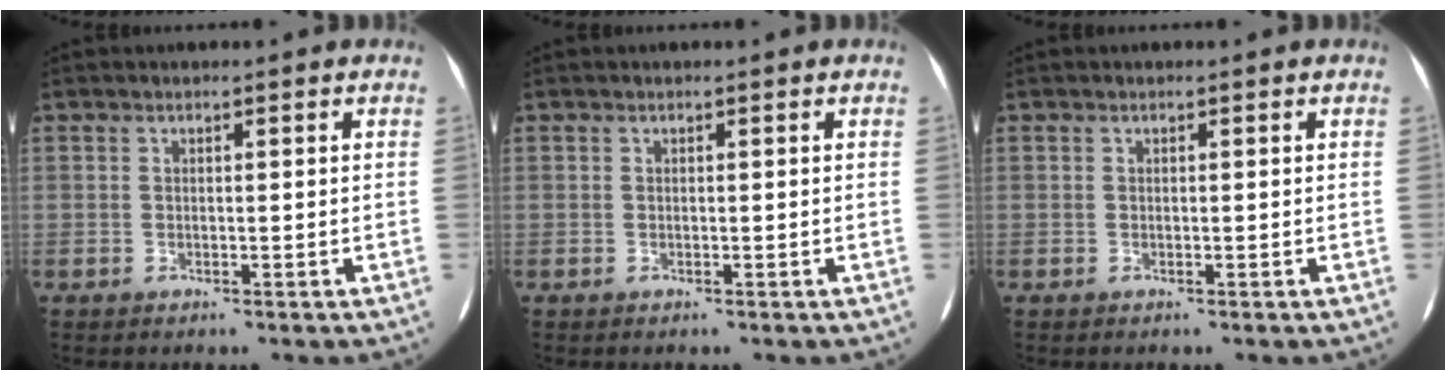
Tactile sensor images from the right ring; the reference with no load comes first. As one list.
[{"total": 0.0}, {"total": 0.0}]